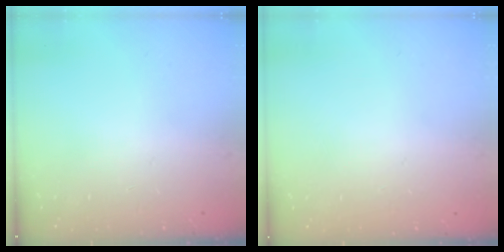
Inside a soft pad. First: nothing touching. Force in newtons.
{"total": 0.0}